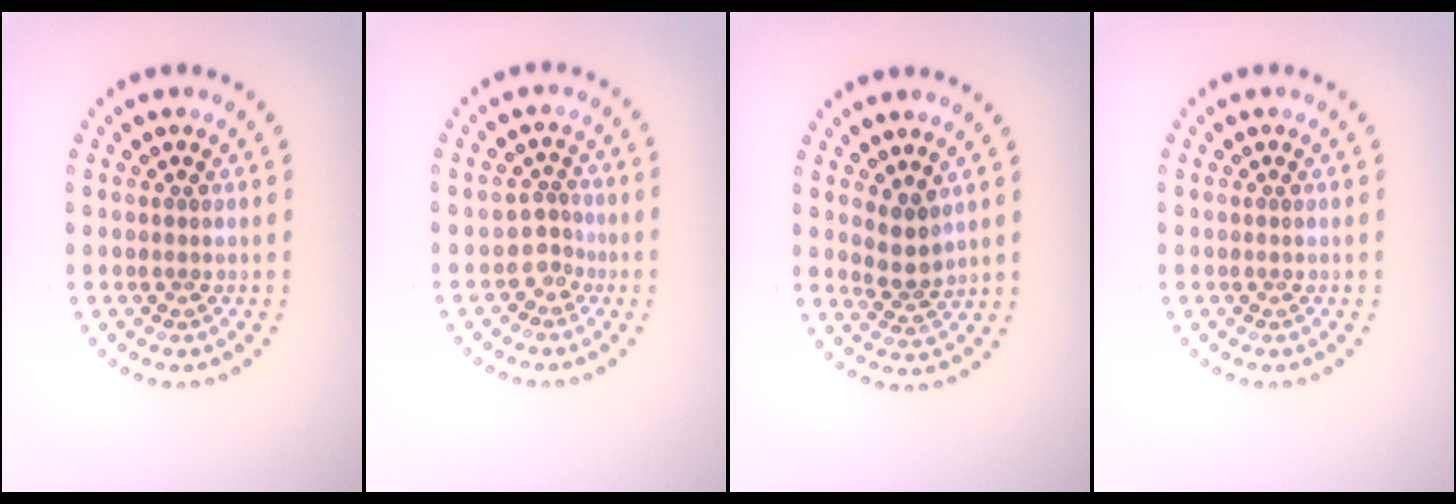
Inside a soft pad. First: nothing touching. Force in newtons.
{"total": 2.0, "press": 1.3, "slide": 1.5}
{"total": 2.3, "press": 1.8, "slide": 1.3}
{"total": 0.0}